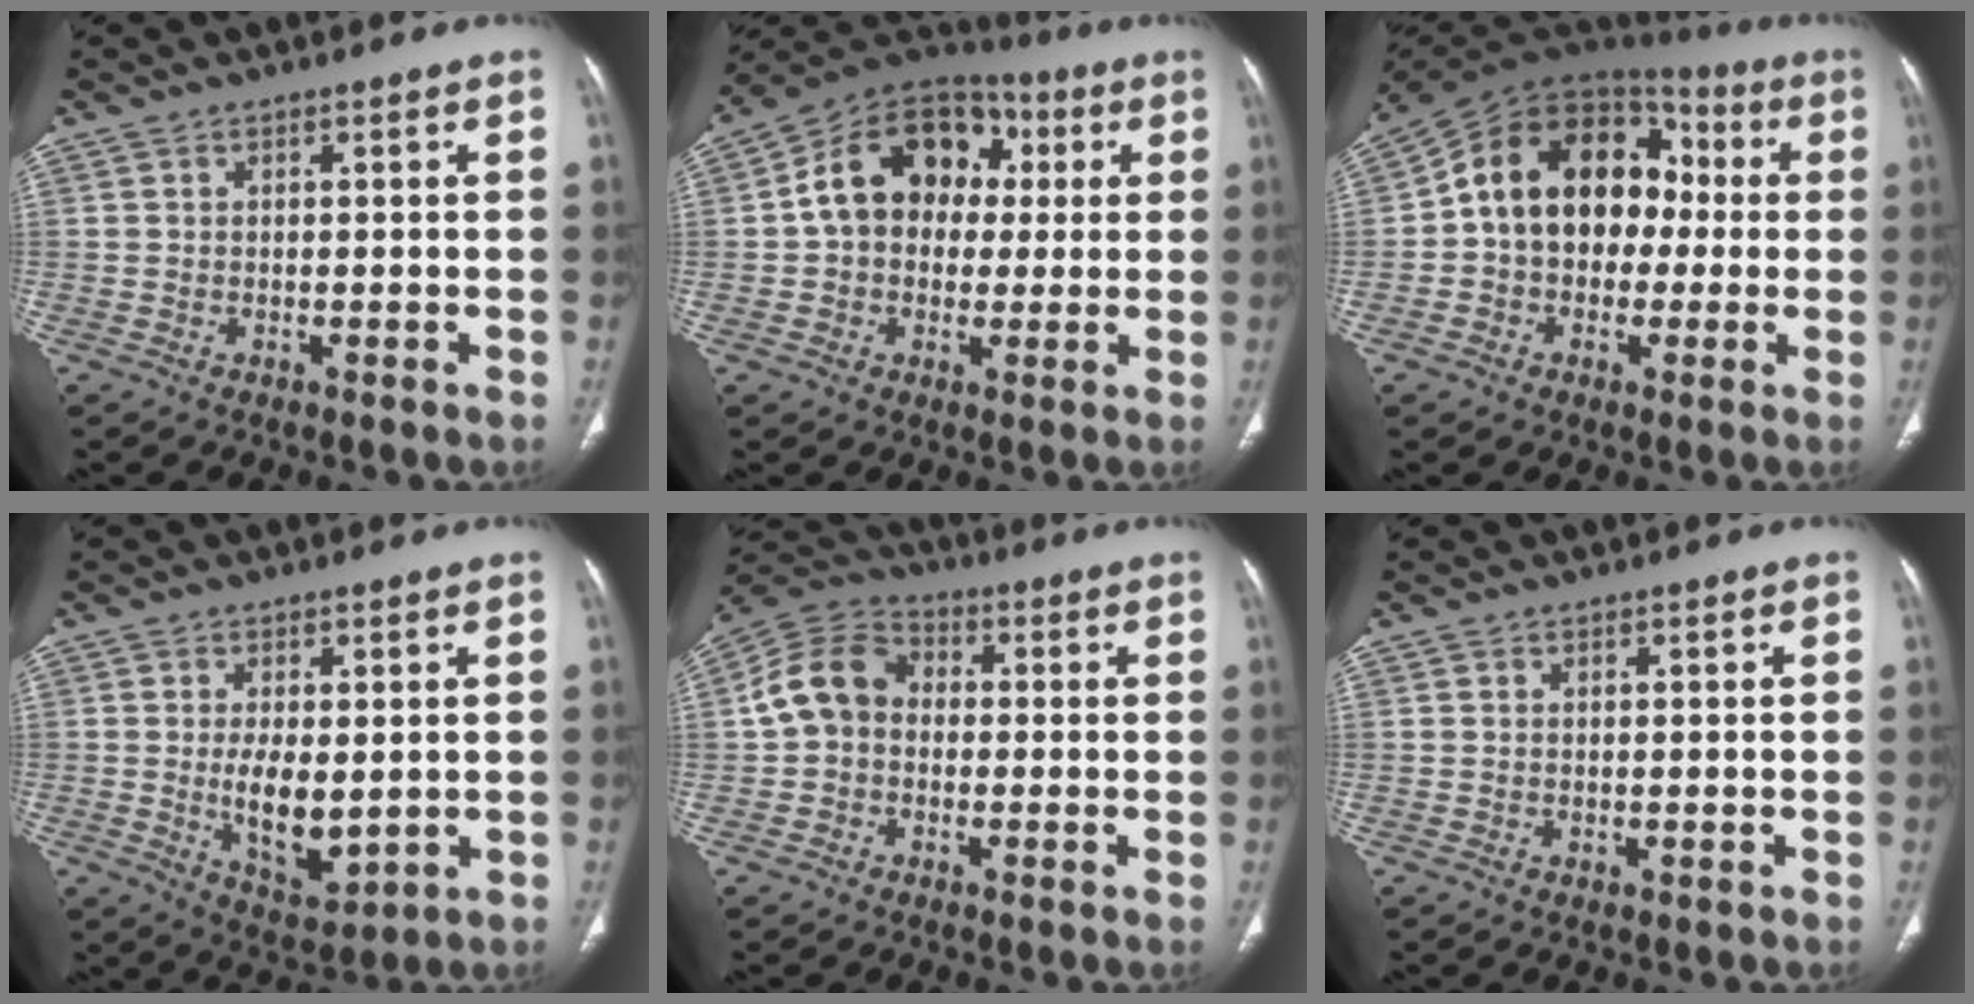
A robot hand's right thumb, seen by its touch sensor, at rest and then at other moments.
{"total": 16.6, "force": [2.4, 12.7, 10.4], "torque": [-0.134, 0.035, 0.029]}
{"total": 17.9, "force": [0.3, 13.5, 11.7], "torque": [-0.151, 0.052, -0.007]}
{"total": 8.1, "force": [-0.2, 4.0, 7.1], "torque": [-0.105, -0.021, 0.012]}
{"total": 9.6, "force": [-0.1, 7.7, 5.8], "torque": [-0.100, 0.031, -0.016]}
{"total": 0.0}